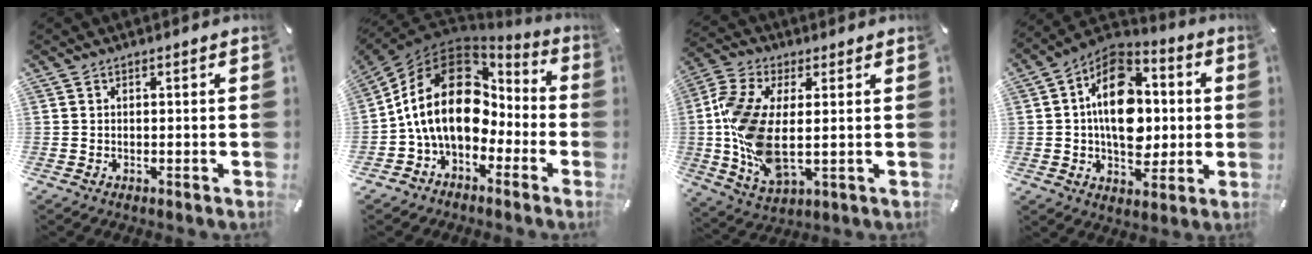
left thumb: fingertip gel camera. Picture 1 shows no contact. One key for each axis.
{"total": 20.1, "fx": 0.9, "fy": 14.6, "fz": 13.7, "tx": -0.273, "ty": 0.008, "tz": 0.017}
{"total": 14.5, "fx": 0.8, "fy": 7.4, "fz": 12.4, "tx": -0.284, "ty": -0.016, "tz": 0.019}
{"total": 18.3, "fx": 0.3, "fy": 12.6, "fz": 13.3, "tx": -0.222, "ty": 0.003, "tz": 0.003}